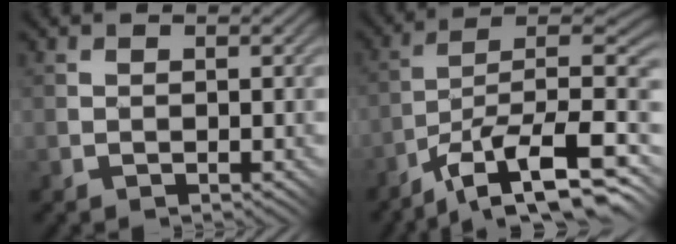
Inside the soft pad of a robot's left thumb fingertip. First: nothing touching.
{"total": 14.5, "force": [-8.5, 4.0, 11.0], "torque": [-0.168, 0.001, -0.156]}